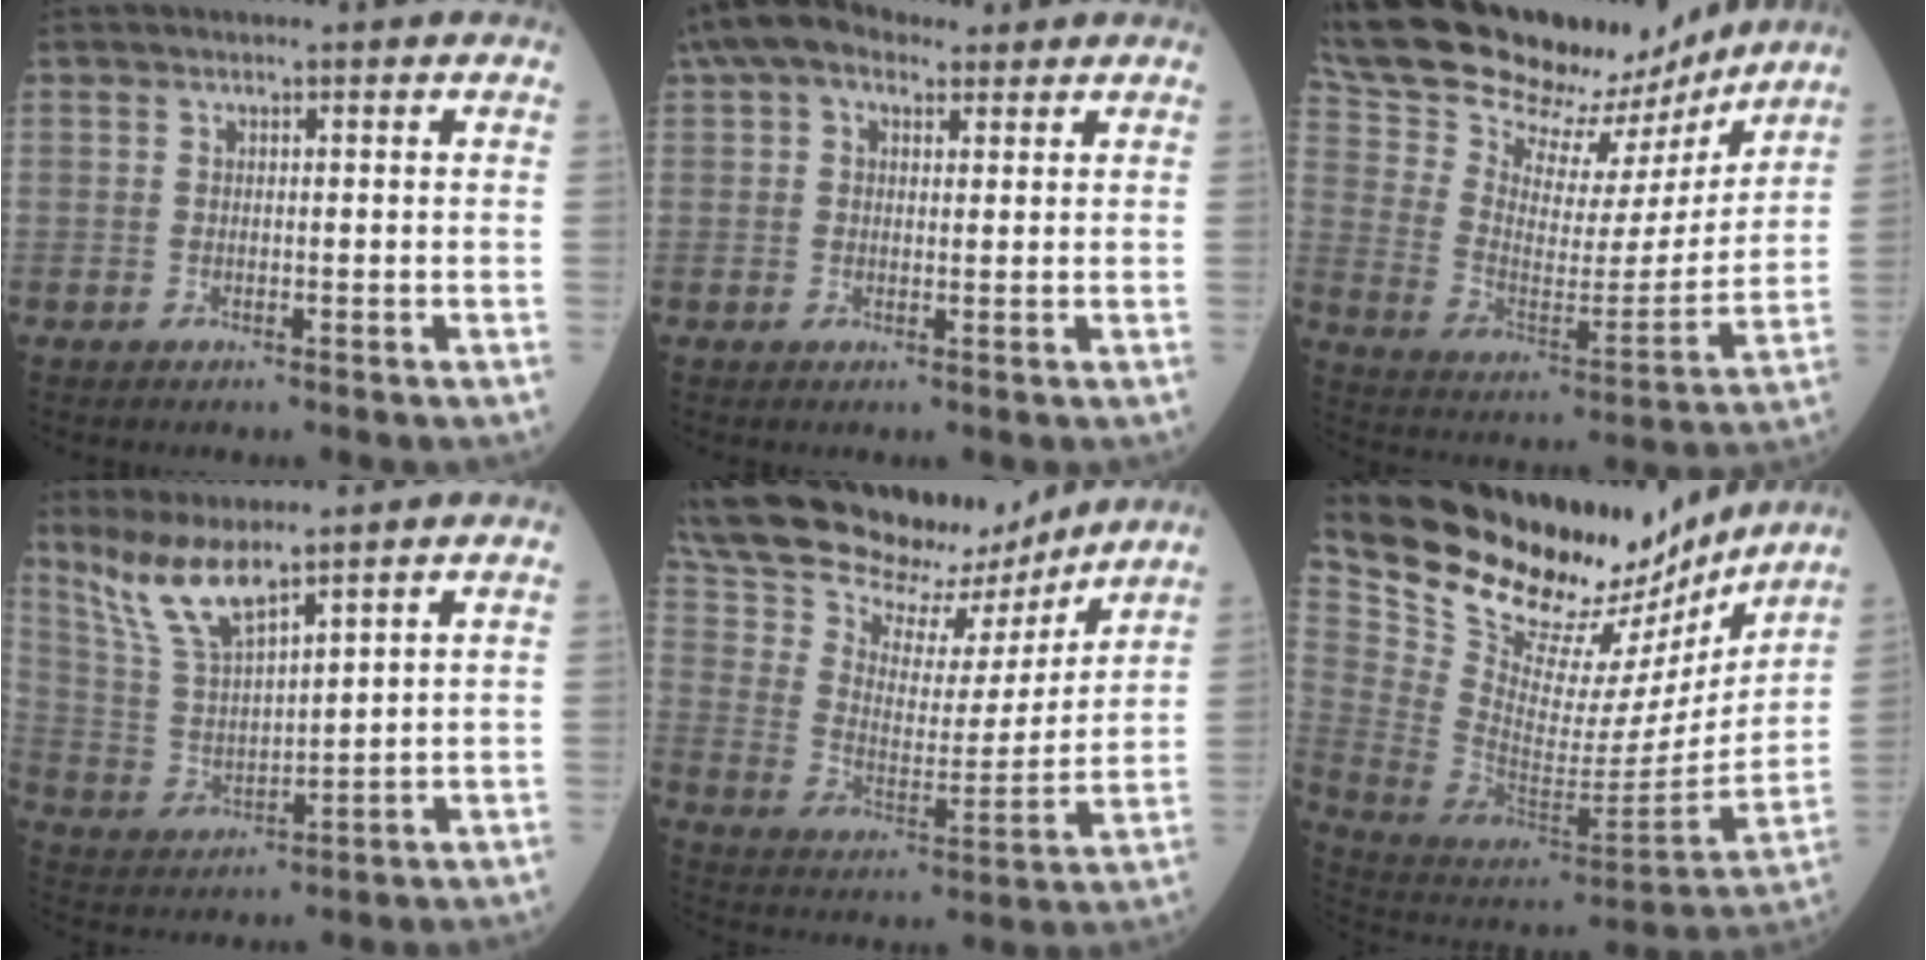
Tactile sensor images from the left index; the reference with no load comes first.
{"total": 7.2, "force": [4.3, 4.3, 3.9], "torque": [-0.082, 0.040, 0.076]}
{"total": 26.5, "force": [22.9, 7.8, 11.0], "torque": [-0.205, 0.009, 0.348]}
{"total": 7.6, "force": [6.2, 0.9, 4.3], "torque": [-0.103, -0.010, 0.136]}
{"total": 24.5, "force": [20.2, 9.2, 10.4], "torque": [-0.211, 0.022, 0.312]}
{"total": 24.4, "force": [21.3, 8.1, 8.6], "torque": [-0.140, -0.035, 0.329]}